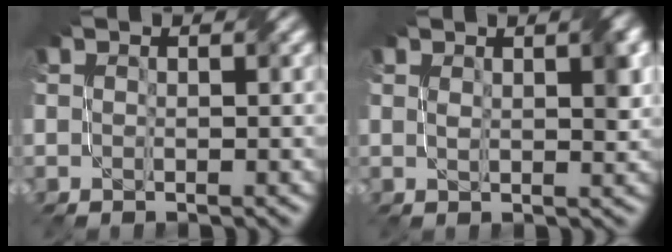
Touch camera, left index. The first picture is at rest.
{"total": 2.6, "force": [0.9, 0.8, 2.3], "torque": [-0.033, 0.004, 0.018]}